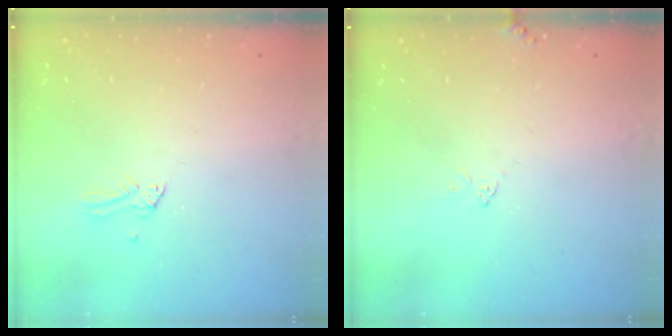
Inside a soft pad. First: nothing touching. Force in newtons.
{"total": 4.9, "press": 4.8, "slide": 0.3}